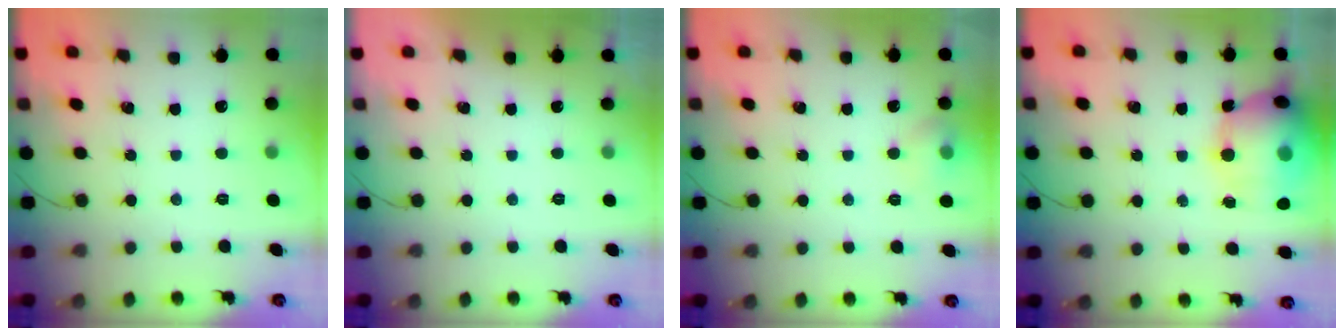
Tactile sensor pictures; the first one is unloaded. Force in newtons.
{"total": 0.0}
{"total": 6.3, "press": 6.2, "slide": 1.1}
{"total": 18.8, "press": 18.5, "slide": 3.3}